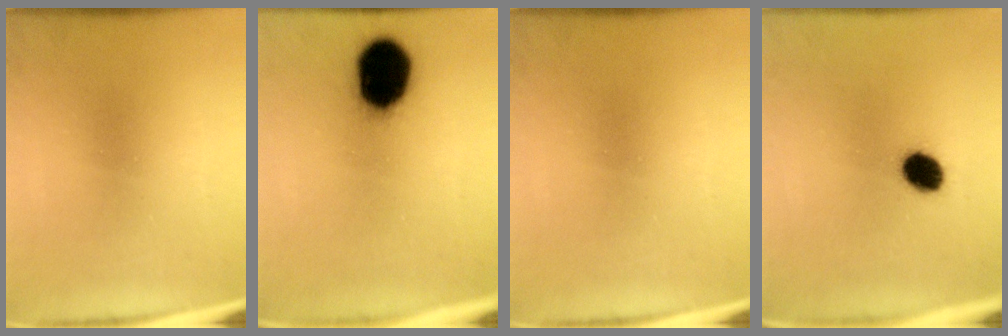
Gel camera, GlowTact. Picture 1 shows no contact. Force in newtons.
{"total": 17.4}
{"total": 0.0}
{"total": 6.7}